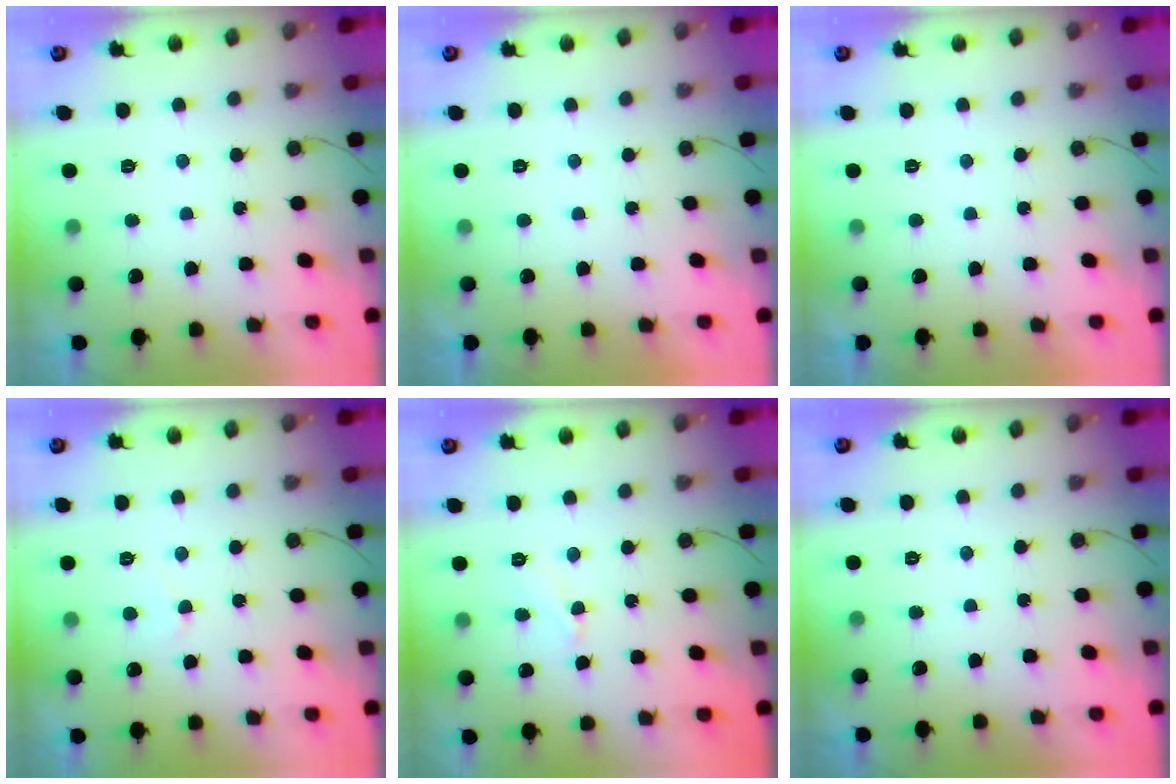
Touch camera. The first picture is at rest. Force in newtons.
{"total": 1.9, "press": 1.9, "slide": 0.0}
{"total": 1.7, "press": 1.7, "slide": 0.0}
{"total": 2.4, "press": 2.4, "slide": 0.2}
{"total": 4.1, "press": 4.1, "slide": 0.4}
{"total": 0.0}